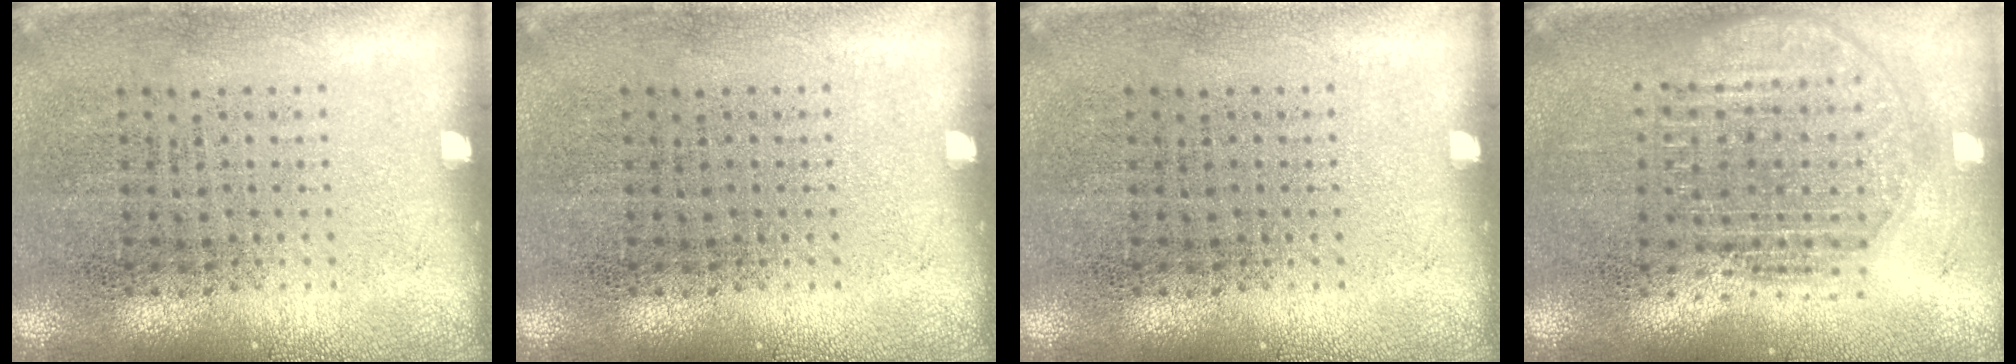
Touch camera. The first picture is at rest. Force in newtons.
{"total": 0.0}
{"total": 0.0}
{"total": 1.8, "press": 1.5, "slide": 1.0}